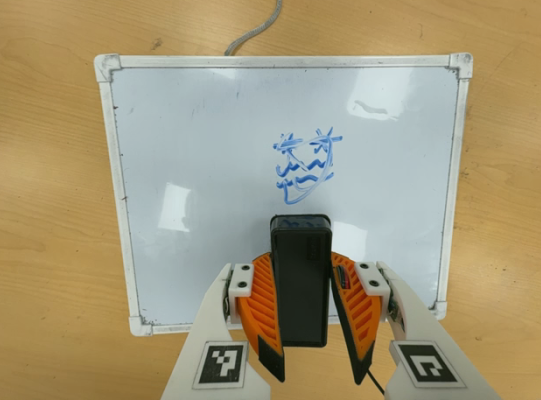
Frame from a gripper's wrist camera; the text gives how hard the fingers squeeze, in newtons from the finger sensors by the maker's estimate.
{"total": 9.2, "left": 7.2, "right": 11.1}